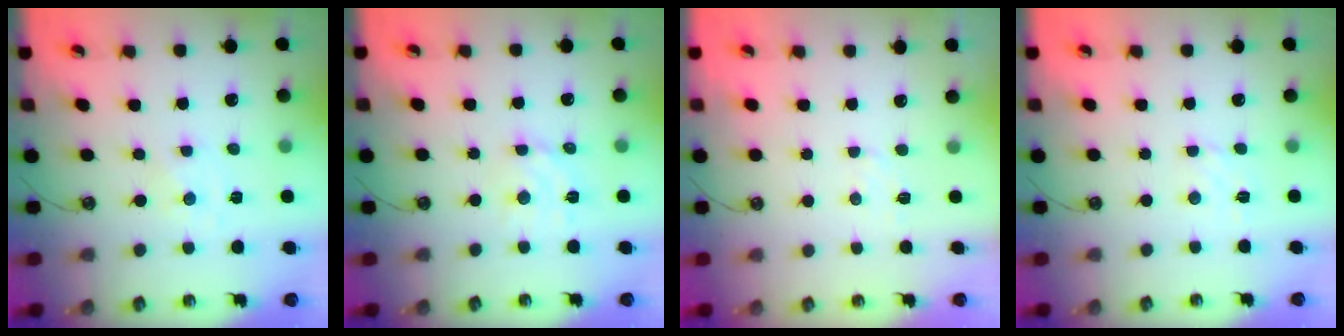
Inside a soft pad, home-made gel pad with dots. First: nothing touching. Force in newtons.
{"total": 6.8, "press": 6.7, "slide": 1.2}
{"total": 5.8, "press": 5.8, "slide": 0.8}
{"total": 4.5, "press": 4.5, "slide": 0.6}